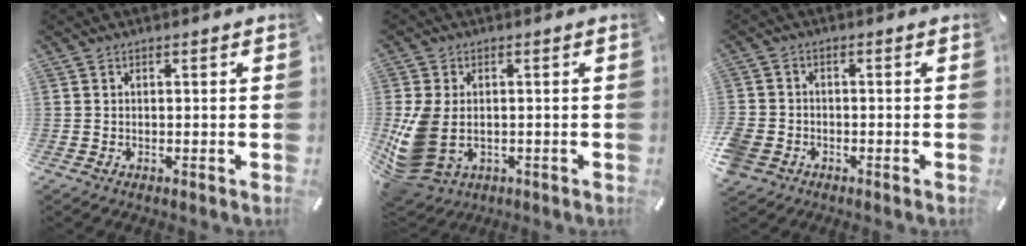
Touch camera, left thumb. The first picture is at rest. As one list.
[{"total": 10.4, "force": [-1.1, 7.4, 7.2], "torque": [-0.167, -0.008, -0.017]}, {"total": 3.9, "force": [-1.7, 3.2, 1.4], "torque": [-0.033, 0.006, -0.035]}]